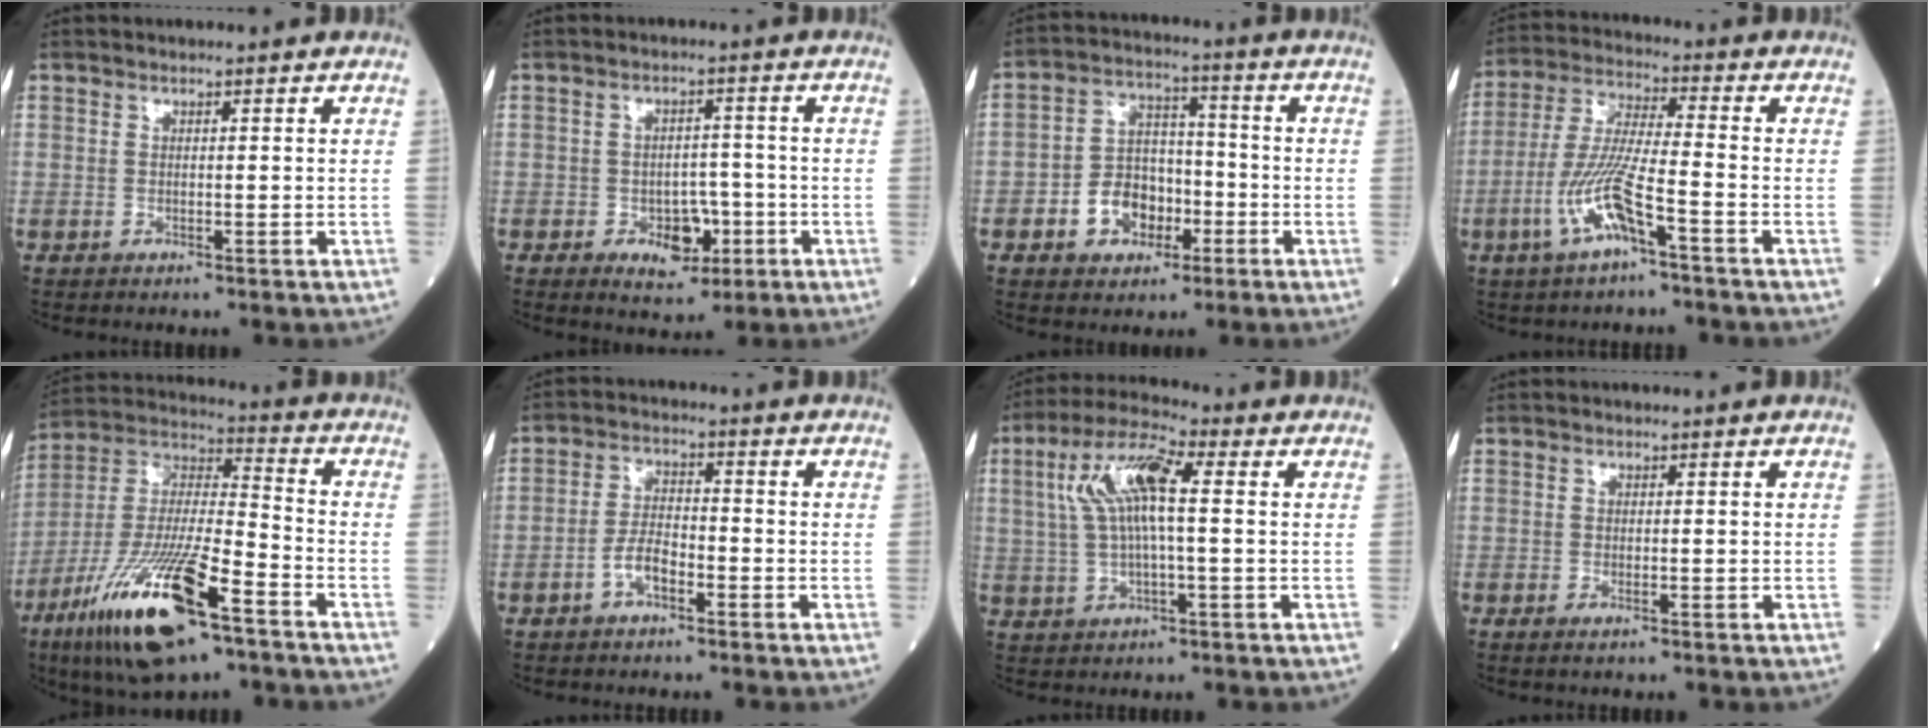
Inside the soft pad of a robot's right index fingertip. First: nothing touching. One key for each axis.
{"total": 5.7, "fx": -2.2, "fy": 3.5, "fz": 4.0, "tx": -0.052, "ty": 0.005, "tz": -0.028}
{"total": 8.3, "fx": -3.1, "fy": 6.1, "fz": 4.8, "tx": -0.095, "ty": 0.023, "tz": -0.052}
{"total": 9.7, "fx": -4.3, "fy": 0.9, "fz": 8.7, "tx": -0.188, "ty": 0.000, "tz": -0.085}
{"total": 20.7, "fx": -11.4, "fy": 4.1, "fz": 16.8, "tx": -0.349, "ty": -0.040, "tz": -0.206}
{"total": 4.4, "fx": -2.2, "fy": 1.7, "fz": 3.3, "tx": -0.066, "ty": 0.010, "tz": -0.045}
{"total": 9.7, "fx": 1.7, "fy": 1.9, "fz": 9.4, "tx": -0.196, "ty": 0.023, "tz": 0.031}
{"total": 0.9, "fx": -0.4, "fy": 0.2, "fz": 0.7, "tx": -0.013, "ty": -0.002, "tz": -0.007}